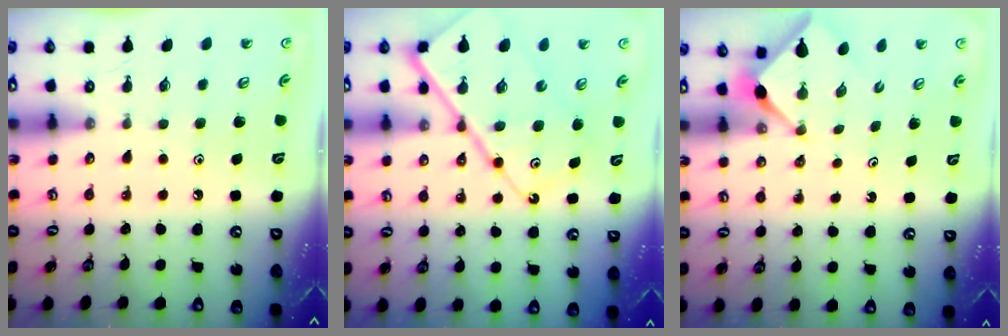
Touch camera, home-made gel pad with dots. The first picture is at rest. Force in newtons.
{"total": 14.7, "press": 14.6, "slide": 1.7}
{"total": 3.1, "press": 3.1, "slide": 0.2}